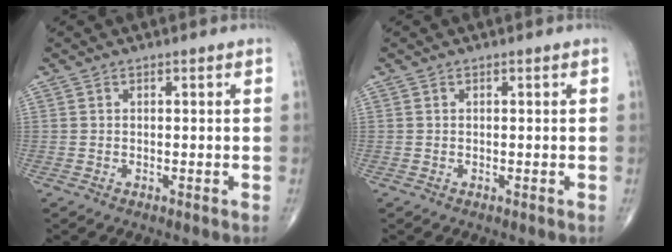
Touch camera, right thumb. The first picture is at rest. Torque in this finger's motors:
{"motor_torque": [0.02, -0.03, 0.03, -0.01, 0.01]}